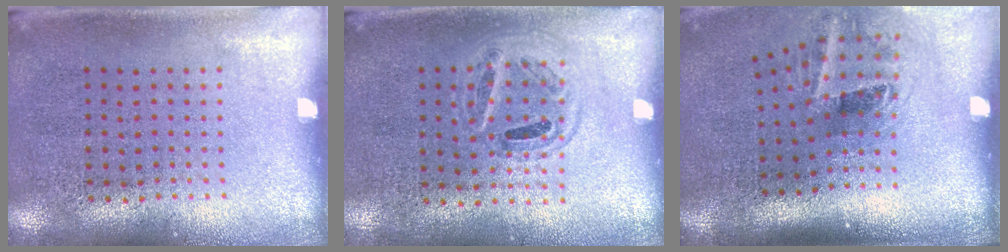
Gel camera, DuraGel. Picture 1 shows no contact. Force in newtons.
{"total": 0.9, "press": 0.9, "slide": 0.2}
{"total": 2.2, "press": 1.3, "slide": 1.7}